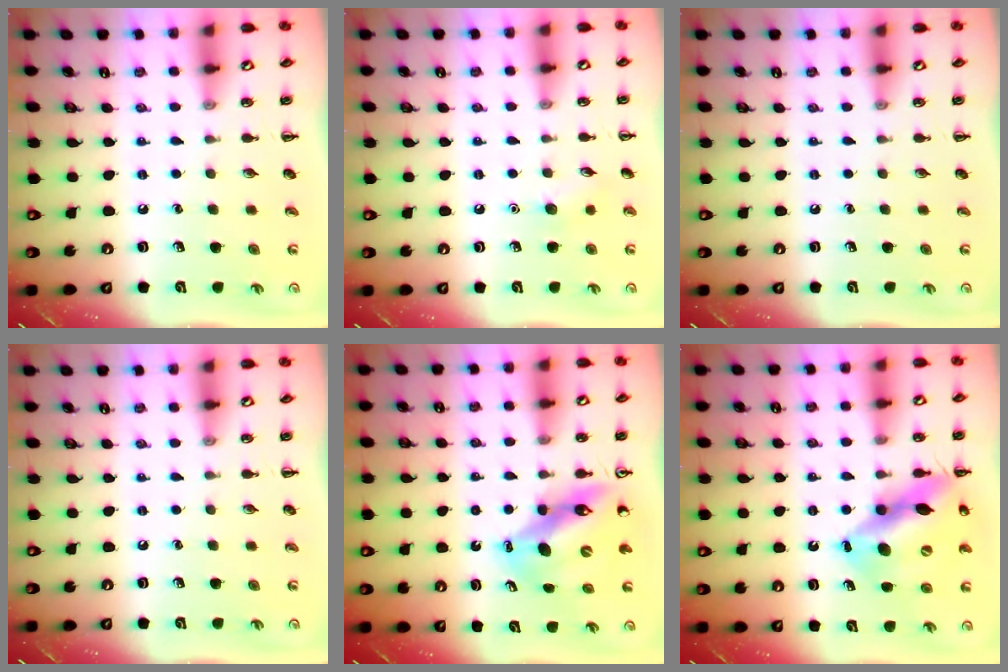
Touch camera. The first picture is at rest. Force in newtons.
{"total": 5.5, "press": 5.4, "slide": 1.3}
{"total": 0.0}
{"total": 0.0}
{"total": 11.8, "press": 11.2, "slide": 3.8}
{"total": 16.2, "press": 15.8, "slide": 3.6}